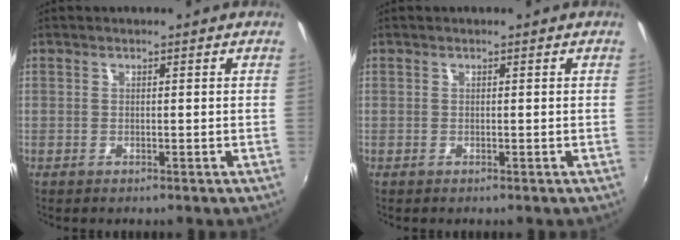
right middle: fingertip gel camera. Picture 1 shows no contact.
{"total": 0.0}